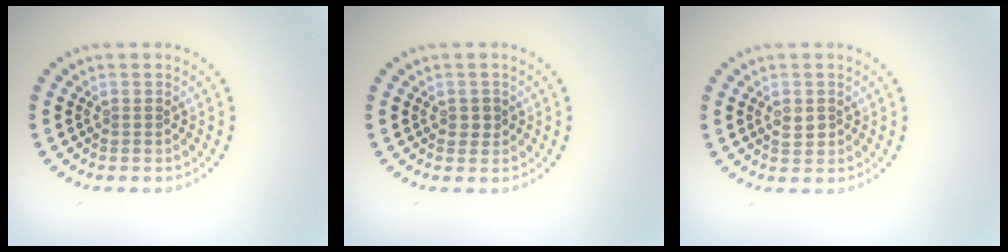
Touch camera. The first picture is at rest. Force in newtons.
{"total": 1.2, "press": 1.2, "slide": 0.3}
{"total": 1.3, "press": 1.3, "slide": 0.1}